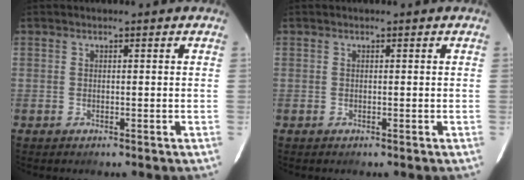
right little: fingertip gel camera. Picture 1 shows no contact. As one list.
[{"total": 0.0}]